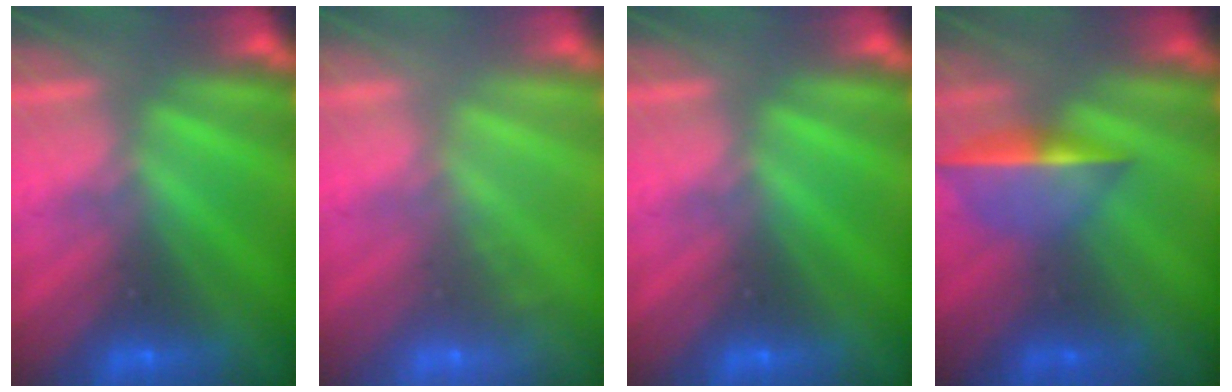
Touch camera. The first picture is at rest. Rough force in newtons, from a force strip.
{"total": 1.7}
{"total": 0.0}
{"total": 1.6}